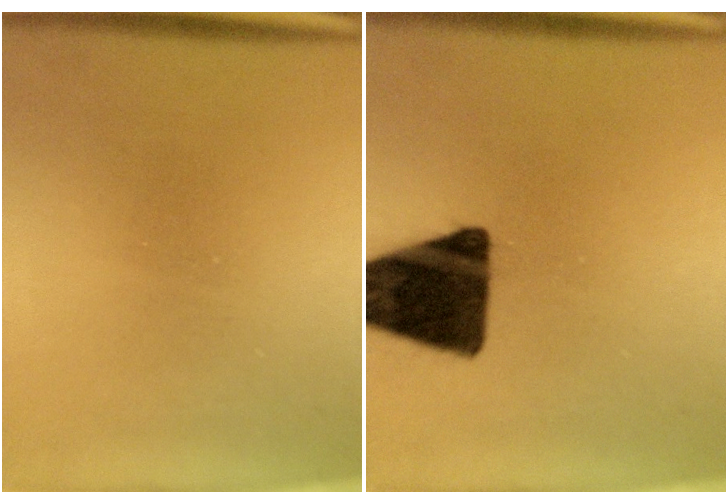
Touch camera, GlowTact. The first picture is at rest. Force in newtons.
{"total": 16.1}